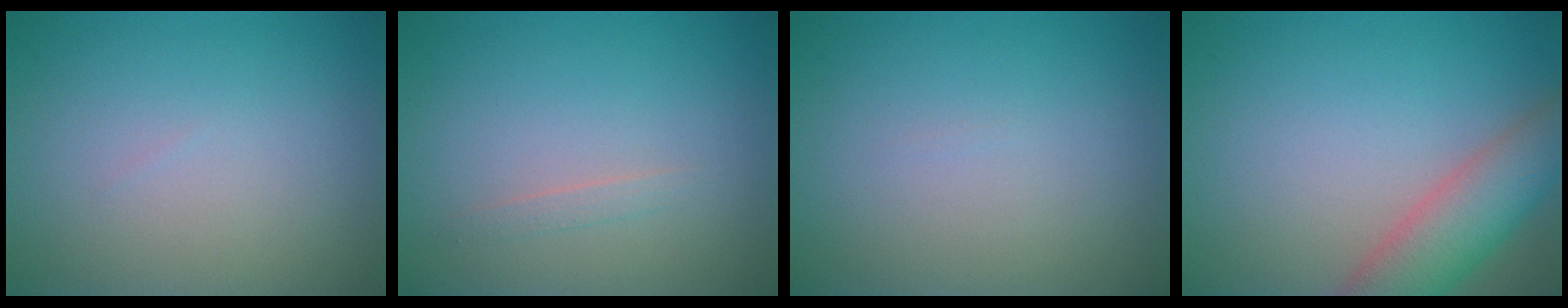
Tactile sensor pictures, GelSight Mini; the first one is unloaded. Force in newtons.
{"total": 0.7, "press": 0.7, "slide": 0.1}
{"total": 0.0}
{"total": 5.7, "press": 5.7, "slide": 0.2}